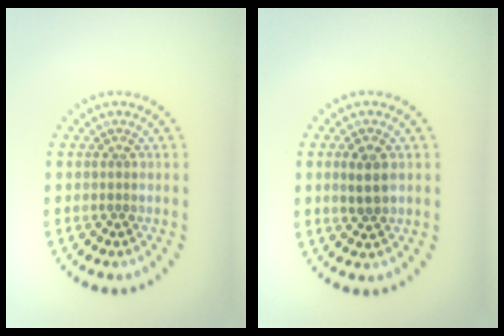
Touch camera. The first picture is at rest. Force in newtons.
{"total": 2.4, "press": 2.3, "slide": 0.6}